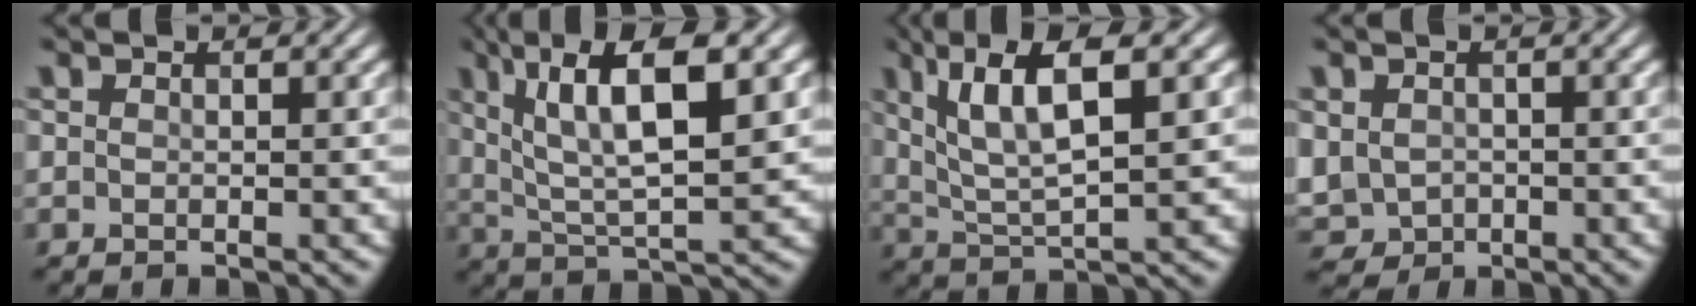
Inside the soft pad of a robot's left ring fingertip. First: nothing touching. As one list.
[{"total": 10.2, "force": [4.0, 3.0, 8.9], "torque": [-0.154, 0.008, 0.072]}, {"total": 8.2, "force": [3.3, 2.3, 7.2], "torque": [-0.134, 0.010, 0.062]}, {"total": 3.9, "force": [-0.5, 3.4, 1.7], "torque": [-0.042, -0.009, -0.003]}]